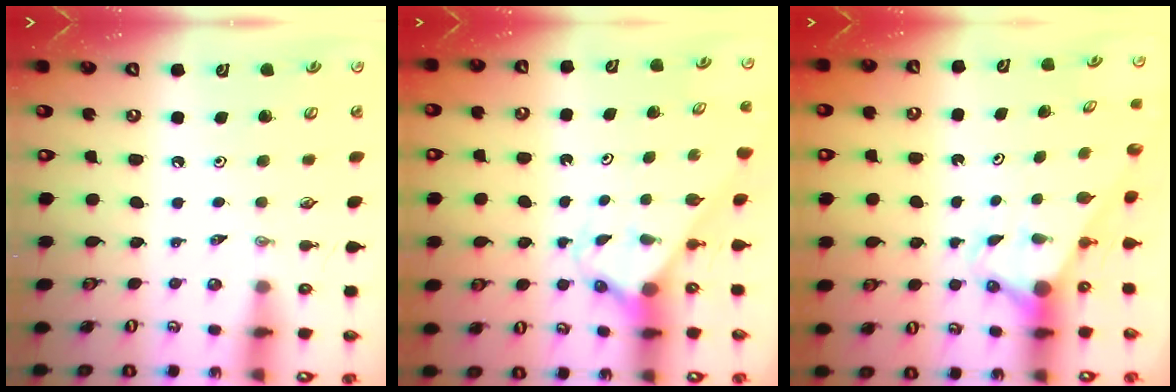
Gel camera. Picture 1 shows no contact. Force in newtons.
{"total": 2.4, "press": 2.4, "slide": 0.2}
{"total": 2.7, "press": 2.7, "slide": 0.0}